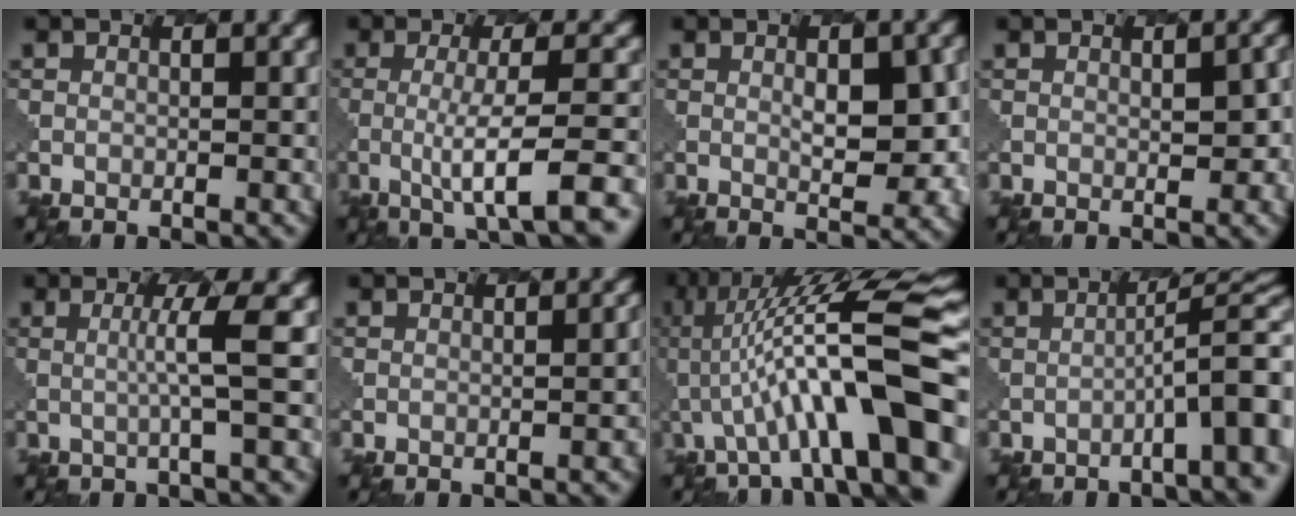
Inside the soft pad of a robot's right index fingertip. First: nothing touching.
{"total": 7.4, "force": [-1.7, 1.5, 7.0], "torque": [-0.108, -0.004, -0.035]}
{"total": 5.2, "force": [0.6, 2.2, 4.6], "torque": [-0.068, -0.005, 0.016]}
{"total": 2.8, "force": [0.3, 1.0, 2.6], "torque": [-0.032, 0.000, 0.009]}
{"total": 2.6, "force": [0.6, 0.0, 2.5], "torque": [-0.051, -0.004, 0.004]}
{"total": 2.4, "force": [-0.8, 1.1, 2.0], "torque": [-0.002, 0.008, -0.004]}
{"total": 13.4, "force": [-0.7, 2.8, 13.1], "torque": [-0.209, 0.038, -0.005]}
{"total": 7.0, "force": [-2.7, 0.9, 6.4], "torque": [-0.077, 0.019, -0.040]}